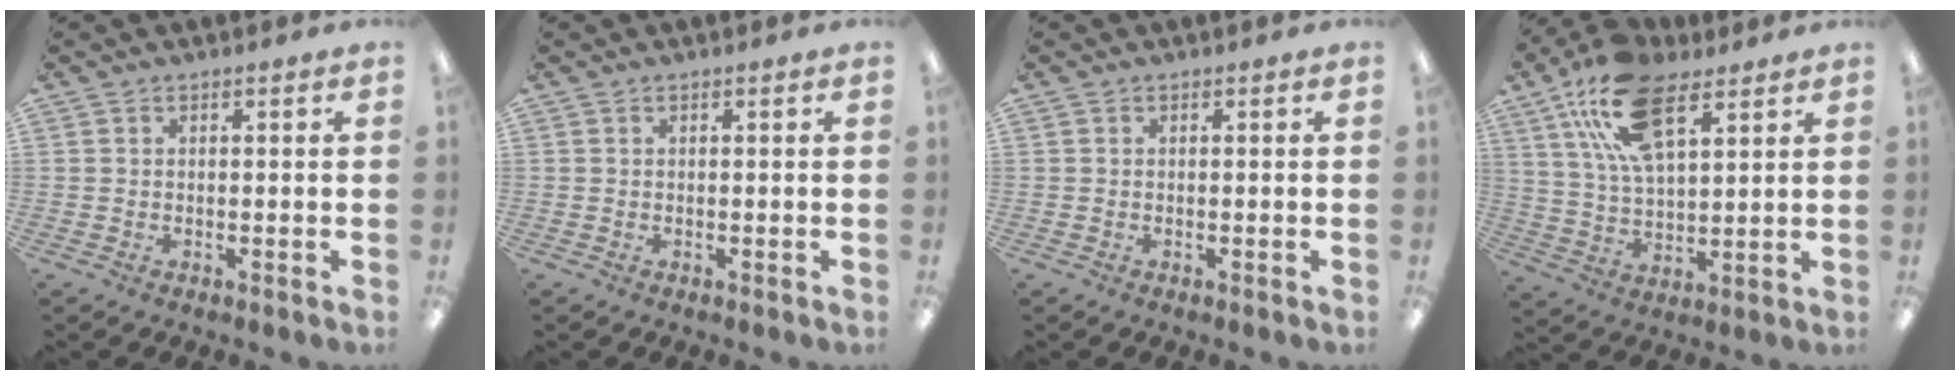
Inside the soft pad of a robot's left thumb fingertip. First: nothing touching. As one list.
[{"total": 0.0}, {"total": 0.0}, {"total": 17.9, "force": [10.0, 8.6, 12.0], "torque": [-0.234, -0.018, 0.180]}]